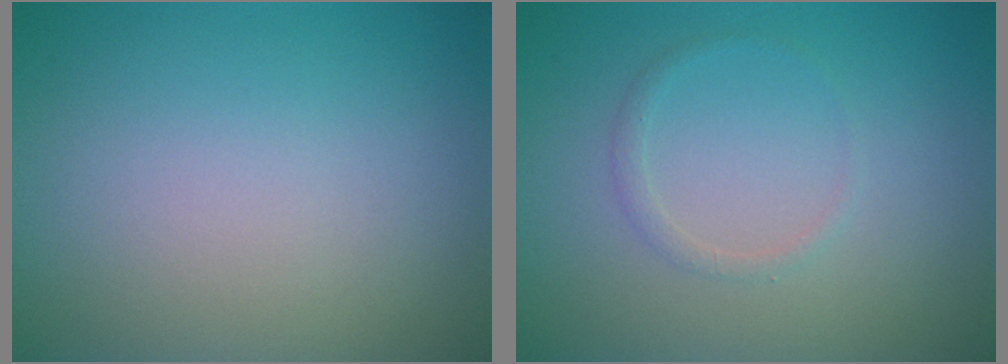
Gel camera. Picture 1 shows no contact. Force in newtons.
{"total": 0.9, "press": 0.9, "slide": 0.0}